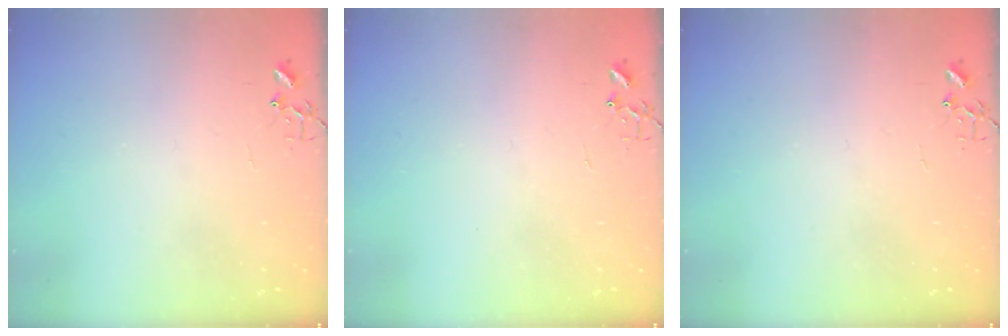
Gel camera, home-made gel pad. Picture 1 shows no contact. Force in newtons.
{"total": 0.0}
{"total": 0.0}